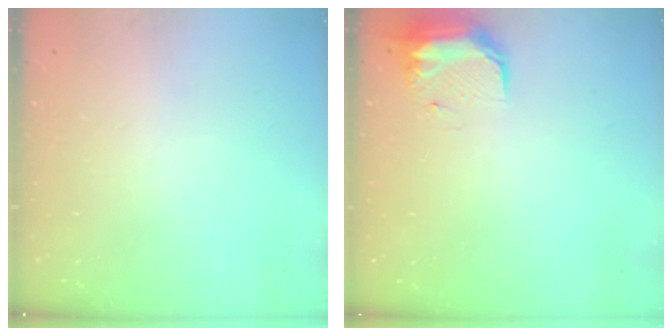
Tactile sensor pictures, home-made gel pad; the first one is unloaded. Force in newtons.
{"total": 17.8, "press": 11.5, "slide": 13.6}